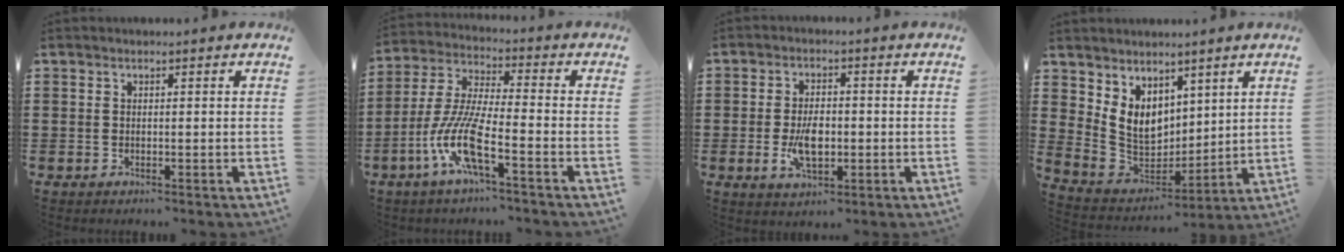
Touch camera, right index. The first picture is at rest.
{"total": 9.9, "force": [-4.8, 1.7, 8.4], "torque": [-0.203, -0.014, -0.099]}
{"total": 6.0, "force": [-1.0, 3.1, 5.0], "torque": [-0.102, -0.005, -0.022]}
{"total": 7.6, "force": [3.5, 5.9, 3.3], "torque": [-0.105, -0.015, 0.071]}